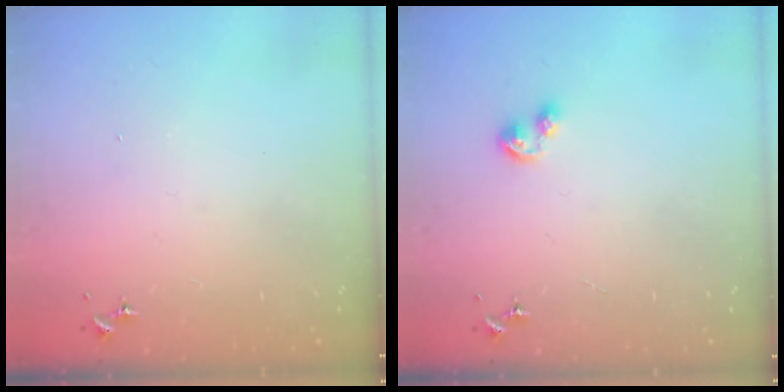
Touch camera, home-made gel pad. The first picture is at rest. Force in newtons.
{"total": 4.6, "press": 4.6, "slide": 0.5}